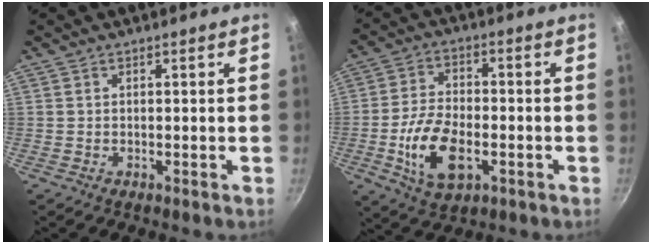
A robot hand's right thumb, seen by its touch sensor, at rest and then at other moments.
{"total": 12.5, "force": [-3.5, 6.9, 9.7], "torque": [-0.179, 0.014, -0.063]}